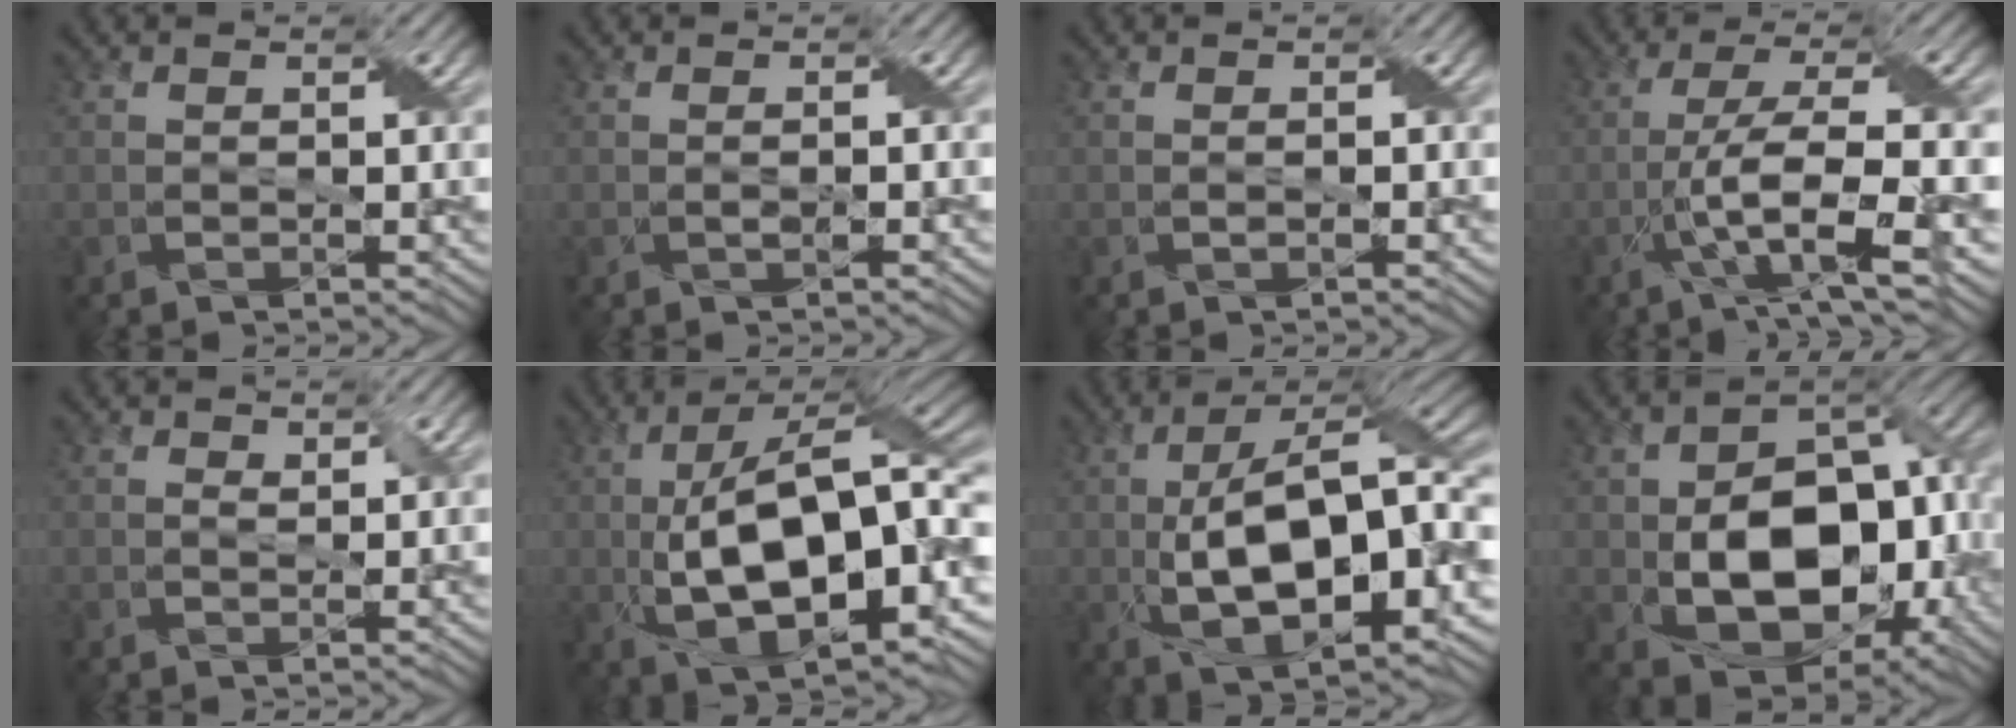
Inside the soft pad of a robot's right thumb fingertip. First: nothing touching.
{"total": 0.9, "force": [-0.2, 0.0, 0.8], "torque": [-0.018, 0.002, -0.001]}
{"total": 0.5, "force": [-0.1, -0.1, 0.5], "torque": [-0.012, 0.002, -0.001]}
{"total": 9.7, "force": [-2.6, 2.0, 9.1], "torque": [-0.170, 0.009, -0.047]}
{"total": 0.9, "force": [0.5, 0.4, 0.6], "torque": [-0.014, -0.002, 0.010]}
{"total": 19.0, "force": [-2.6, 8.4, 16.8], "torque": [-0.268, 0.007, -0.042]}
{"total": 17.1, "force": [-2.1, 7.8, 15.1], "torque": [-0.236, 0.006, -0.039]}
{"total": 15.5, "force": [-2.6, 10.2, 11.4], "torque": [-0.178, -0.013, -0.049]}